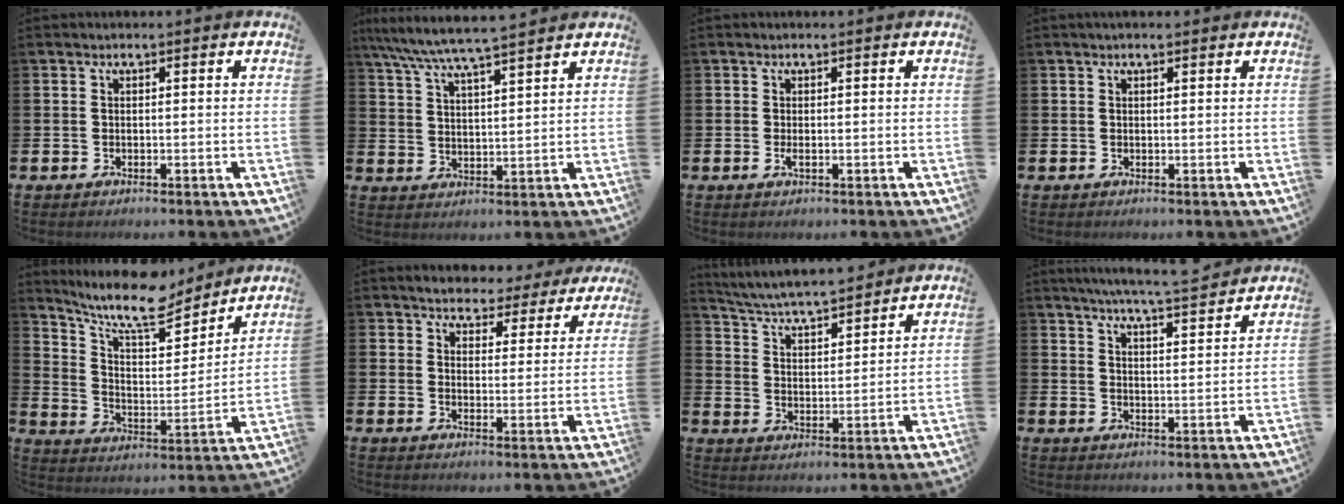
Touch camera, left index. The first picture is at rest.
{"total": 10.0, "force": [9.2, 0.8, 3.9], "torque": [-0.118, -0.059, 0.156]}
{"total": 0.8, "force": [-0.1, 0.1, 0.7], "torque": [-0.020, 0.001, 0.000]}
{"total": 0.8, "force": [0.7, 0.2, 0.4], "torque": [0.002, -0.002, 0.010]}
{"total": 11.3, "force": [9.9, 2.9, 4.8], "torque": [-0.114, -0.065, 0.171]}
{"total": 4.1, "force": [3.9, 1.2, 0.0], "torque": [-0.019, -0.027, 0.065]}
{"total": 5.4, "force": [5.3, 0.1, 1.0], "torque": [-0.046, -0.041, 0.092]}
{"total": 6.6, "force": [6.3, -0.4, 1.8], "torque": [-0.042, -0.043, 0.109]}